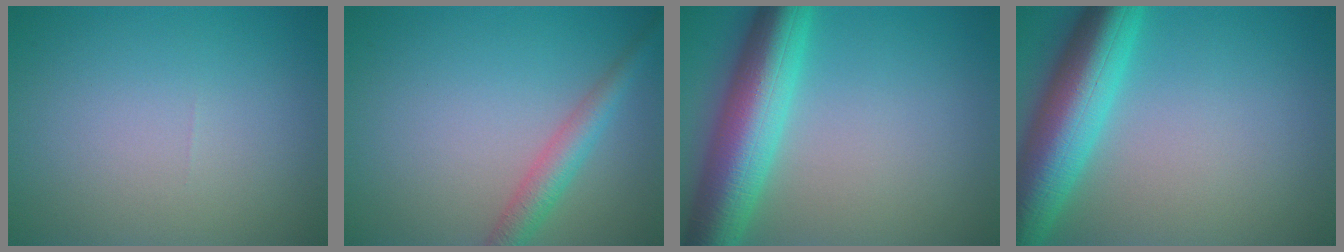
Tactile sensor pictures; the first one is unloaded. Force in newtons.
{"total": 3.0, "press": 3.0, "slide": 0.1}
{"total": 9.0, "press": 9.0, "slide": 0.2}
{"total": 9.2, "press": 9.2, "slide": 0.3}